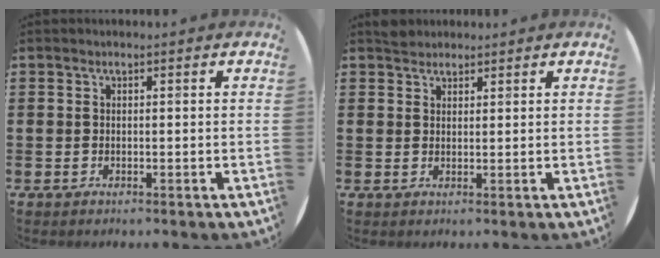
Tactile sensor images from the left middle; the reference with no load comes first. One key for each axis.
{"total": 1.7, "fx": 1.6, "fy": 0.6, "fz": -0.1, "tx": 0.006, "ty": 0.001, "tz": 0.031}